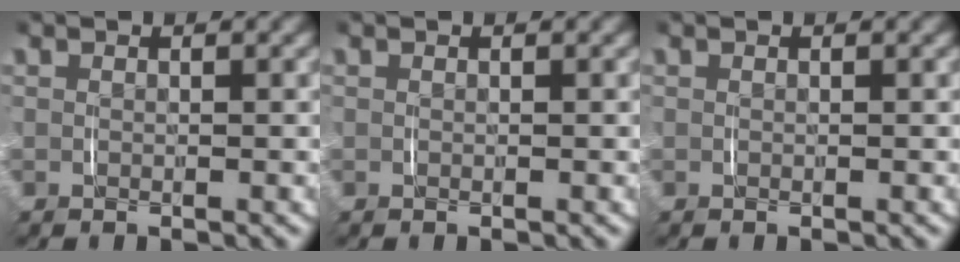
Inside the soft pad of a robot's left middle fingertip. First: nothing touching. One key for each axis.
{"total": 0.0}
{"total": 0.0}